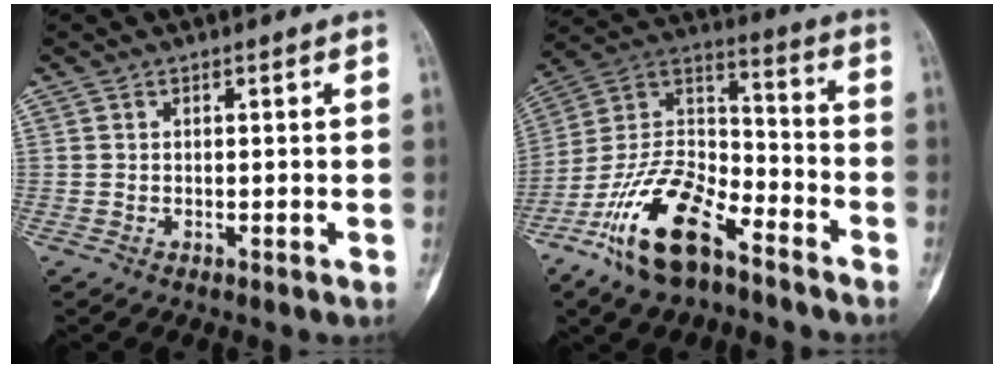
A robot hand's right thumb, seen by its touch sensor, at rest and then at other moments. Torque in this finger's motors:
{"motor_torque": [0.74, 0.54, 1.89, -0.88, 0.43]}